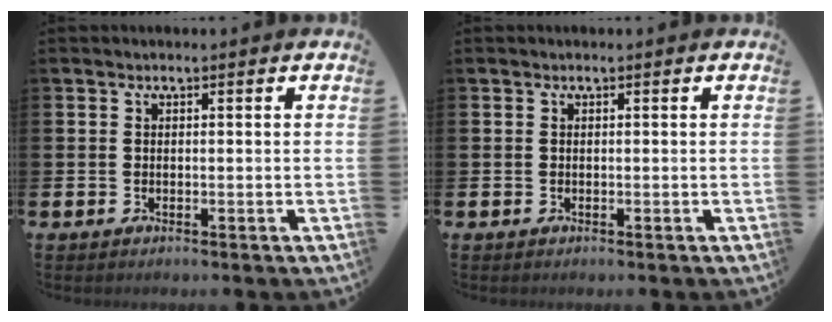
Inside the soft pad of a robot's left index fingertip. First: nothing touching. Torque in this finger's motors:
{"motor_torque": [-0.03, -0.03, 0.00, 0.00]}